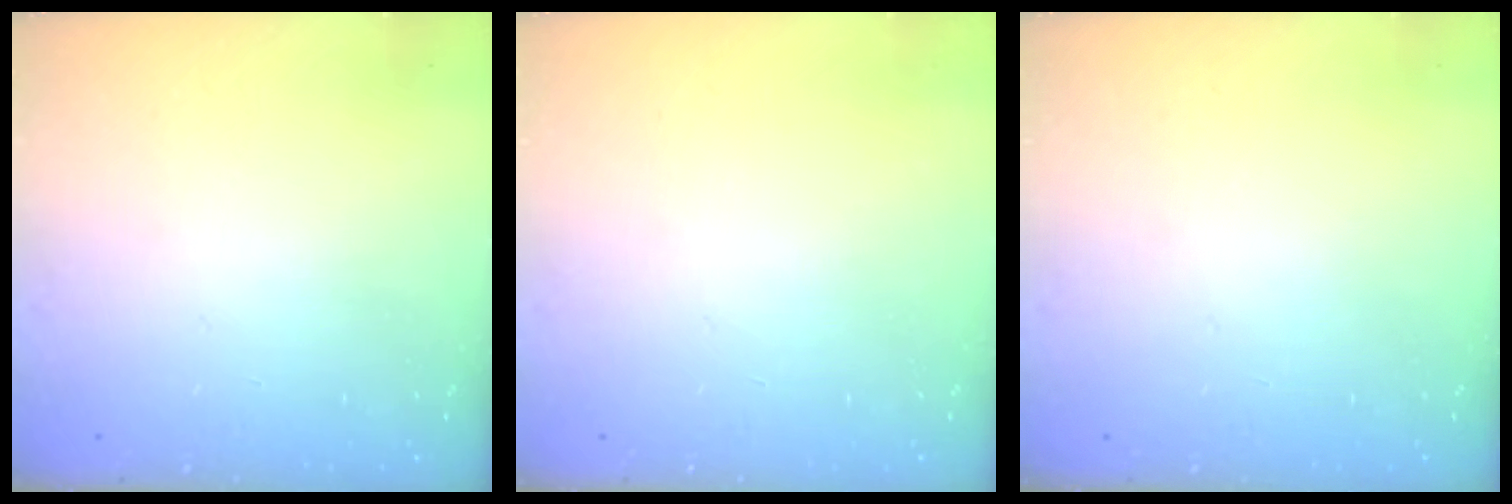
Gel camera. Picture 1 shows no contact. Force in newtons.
{"total": 0.0}
{"total": 0.0}